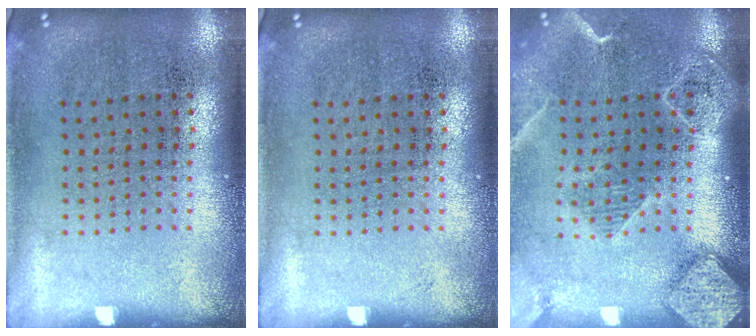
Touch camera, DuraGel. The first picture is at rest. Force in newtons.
{"total": 0.0}
{"total": 2.2, "press": 1.9, "slide": 1.1}